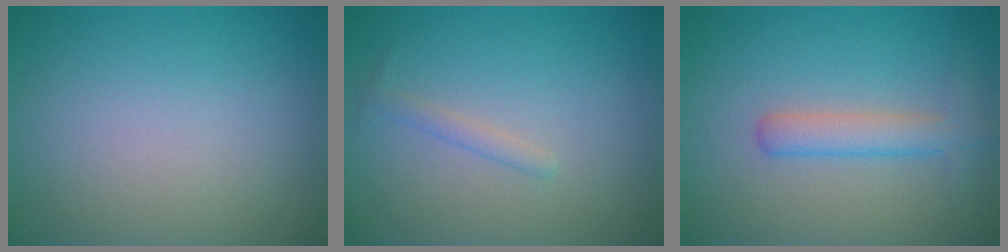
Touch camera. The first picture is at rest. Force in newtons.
{"total": 1.0, "press": 1.0, "slide": 0.0}
{"total": 3.0, "press": 3.0, "slide": 0.0}